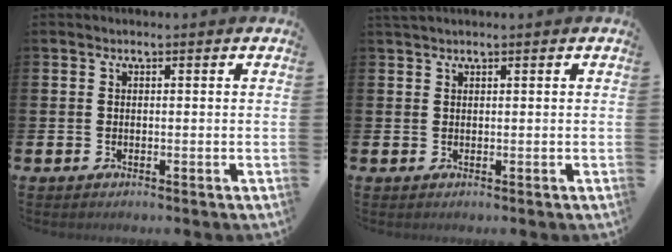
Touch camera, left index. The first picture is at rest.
{"total": 1.0, "force": [0.9, 0.0, 0.4], "torque": [-0.003, 0.000, 0.015]}